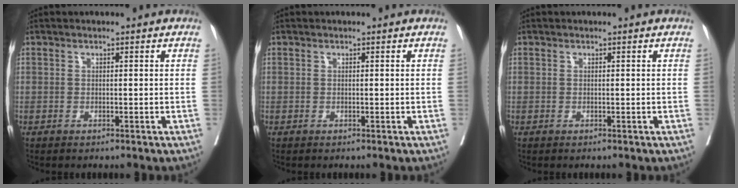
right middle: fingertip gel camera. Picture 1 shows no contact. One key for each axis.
{"total": 0.0}
{"total": 0.0}